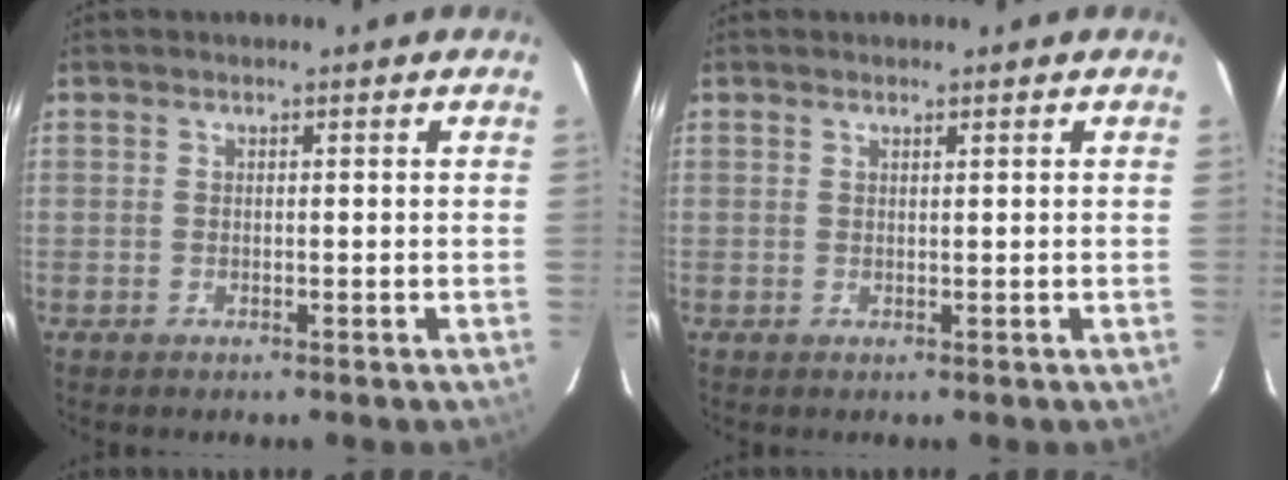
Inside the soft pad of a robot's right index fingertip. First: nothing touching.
{"total": 0.6, "force": [0.6, -0.1, 0.3], "torque": [-0.008, -0.003, 0.007]}